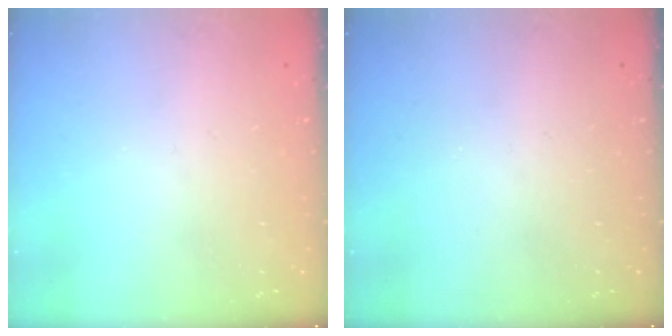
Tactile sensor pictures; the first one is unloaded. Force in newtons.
{"total": 0.0}